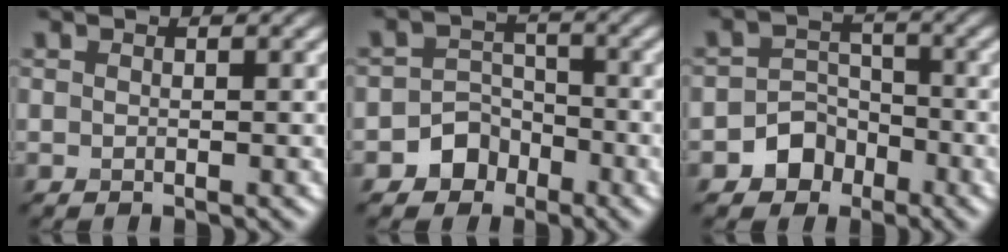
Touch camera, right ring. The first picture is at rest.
{"total": 3.6, "force": [-2.1, 2.8, 0.7], "torque": [0.017, 0.011, -0.043]}
{"total": 3.6, "force": [-2.0, 2.8, 0.9], "torque": [0.006, 0.009, -0.037]}